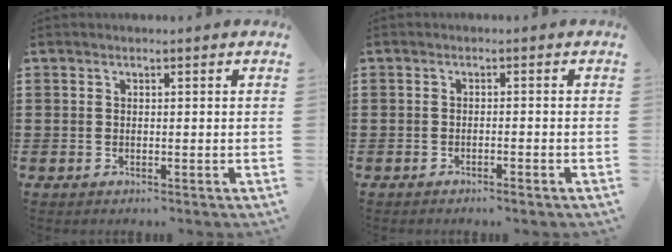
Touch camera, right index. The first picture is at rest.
{"total": 1.1, "force": [-0.9, -0.1, 0.5], "torque": [-0.012, -0.004, -0.017]}